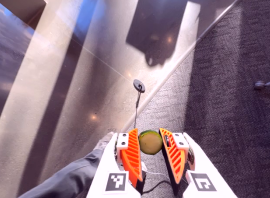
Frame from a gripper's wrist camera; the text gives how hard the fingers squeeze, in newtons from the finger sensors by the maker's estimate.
{"total": 8.1, "left": 7.9, "right": 8.3}